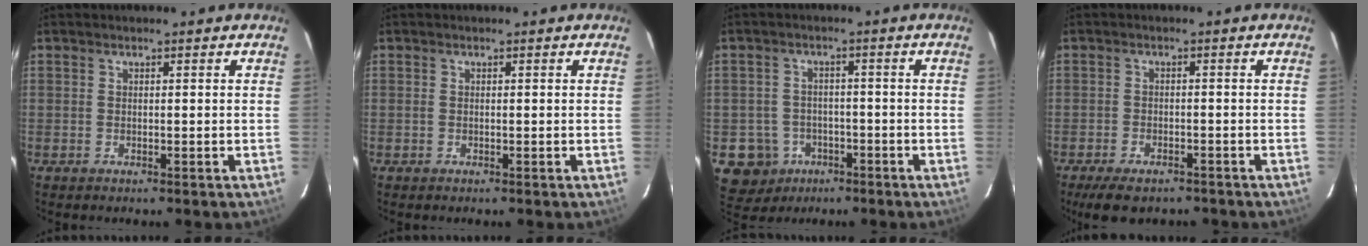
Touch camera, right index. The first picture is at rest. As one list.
[{"total": 0.0}, {"total": 8.1, "force": [-3.7, 7.1, 1.2], "torque": [-0.051, 0.027, -0.050]}, {"total": 7.3, "force": [-5.6, 2.9, 3.5], "torque": [-0.084, -0.010, -0.085]}]